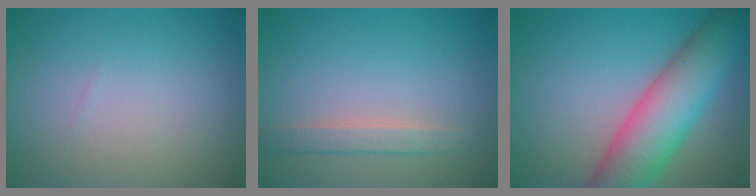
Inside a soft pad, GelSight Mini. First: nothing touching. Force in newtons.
{"total": 1.9, "press": 1.9, "slide": 0.1}
{"total": 9.3, "press": 9.3, "slide": 0.4}